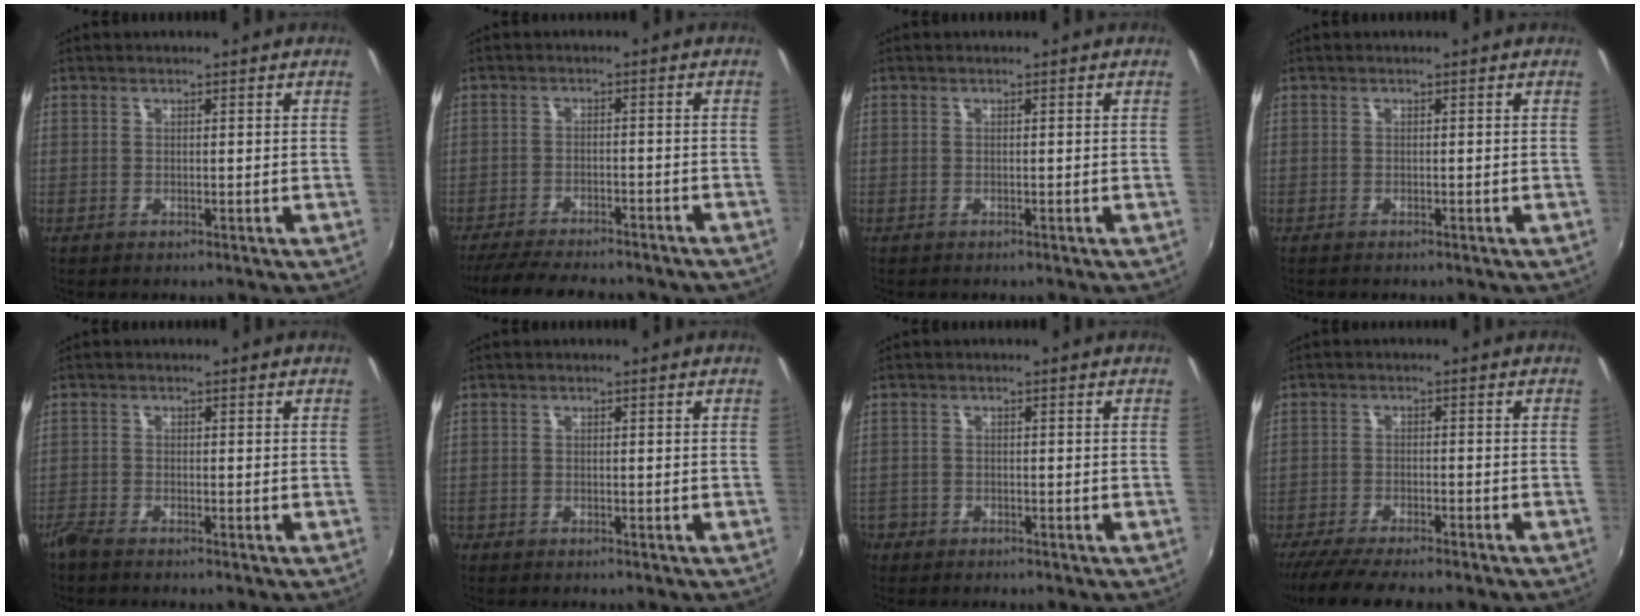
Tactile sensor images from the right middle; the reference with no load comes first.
{"total": 16.1, "force": [-13.6, 3.9, 7.7], "torque": [-0.154, -0.031, -0.192]}
{"total": 0.0}
{"total": 0.9, "force": [-0.7, 0.3, 0.3], "torque": [-0.009, -0.002, -0.013]}
{"total": 2.7, "force": [-2.5, 0.3, 1.1], "torque": [-0.031, -0.011, -0.051]}
{"total": 0.9, "force": [-0.8, 0.5, 0.0], "torque": [-0.005, -0.002, -0.017]}
{"total": 3.1, "force": [-2.2, 2.2, 0.4], "torque": [-0.022, -0.003, -0.043]}
{"total": 11.3, "force": [-9.6, 1.7, 5.7], "torque": [-0.126, -0.035, -0.154]}